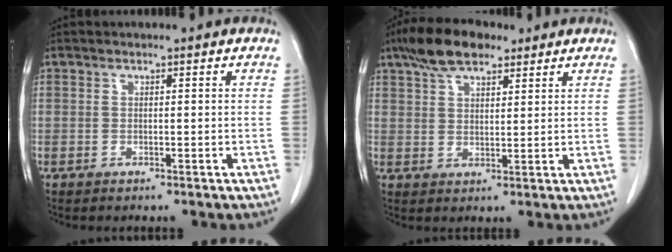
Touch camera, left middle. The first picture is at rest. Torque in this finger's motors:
{"motor_torque": [1.26, -0.88, 0.12, 0.04]}